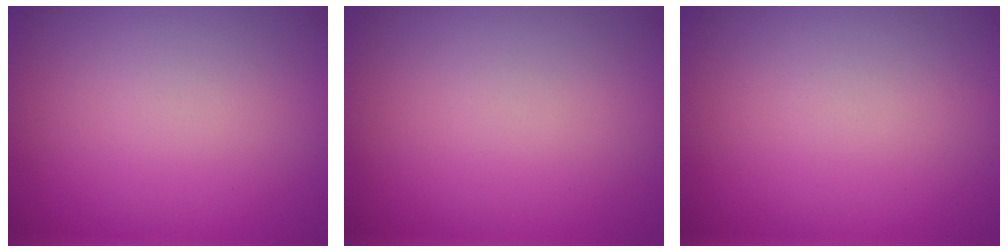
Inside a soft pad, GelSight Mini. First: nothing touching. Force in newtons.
{"total": 0.0}
{"total": 0.0}